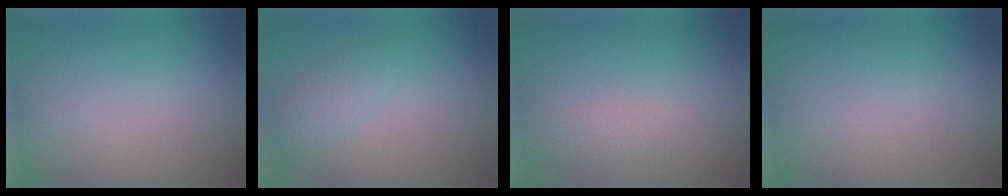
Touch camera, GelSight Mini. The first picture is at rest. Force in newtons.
{"total": 1.6, "press": 1.6, "slide": 0.0}
{"total": 1.5, "press": 1.5, "slide": 0.1}
{"total": 0.0}